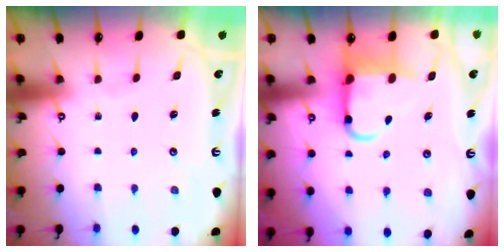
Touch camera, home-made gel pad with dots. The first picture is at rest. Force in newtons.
{"total": 7.4, "press": 7.2, "slide": 1.4}